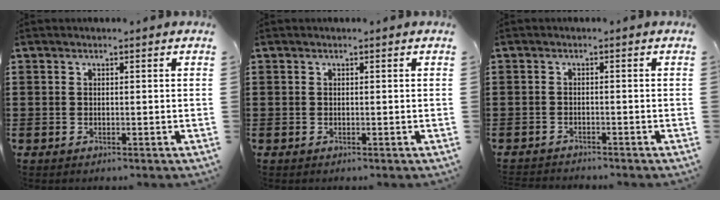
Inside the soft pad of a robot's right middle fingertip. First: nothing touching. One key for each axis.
{"total": 0.0}
{"total": 1.3, "fx": -1.3, "fy": 0.0, "fz": 0.0, "tx": -0.003, "ty": 0.001, "tz": -0.028}